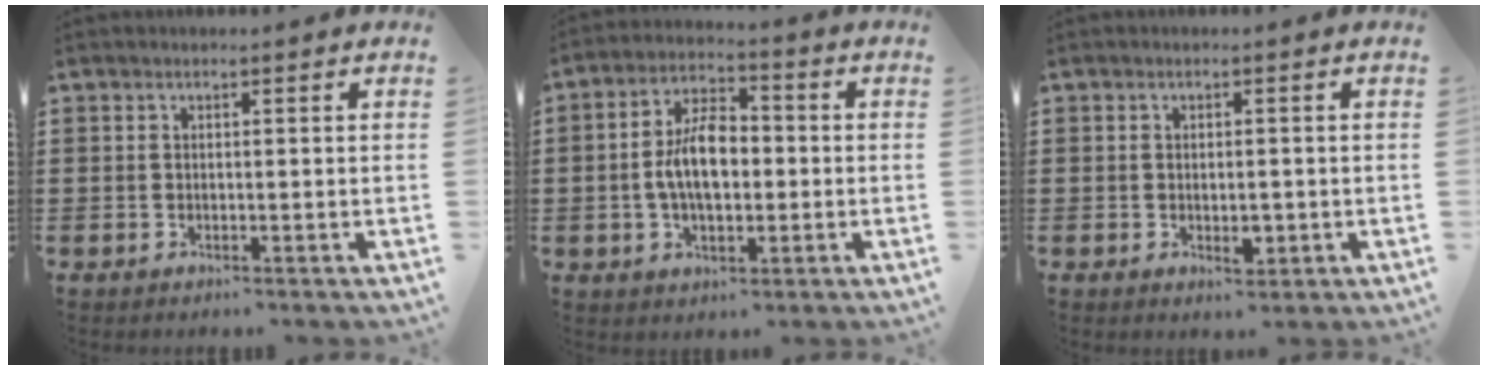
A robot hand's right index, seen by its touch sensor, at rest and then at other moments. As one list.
[{"total": 7.9, "force": [-0.6, 4.2, 6.6], "torque": [-0.127, 0.007, -0.015]}, {"total": 2.6, "force": [-0.6, 1.2, 2.3], "torque": [-0.041, 0.002, -0.010]}]